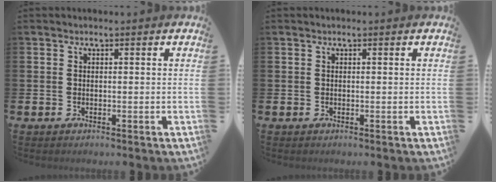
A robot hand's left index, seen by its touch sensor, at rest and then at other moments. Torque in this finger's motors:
{"motor_torque": [0.00, 0.00, 0.00, 0.00]}